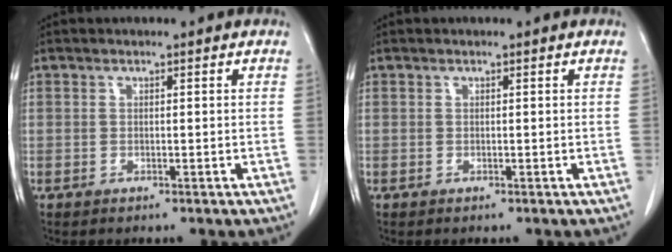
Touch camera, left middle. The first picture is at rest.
{"total": 0.0}